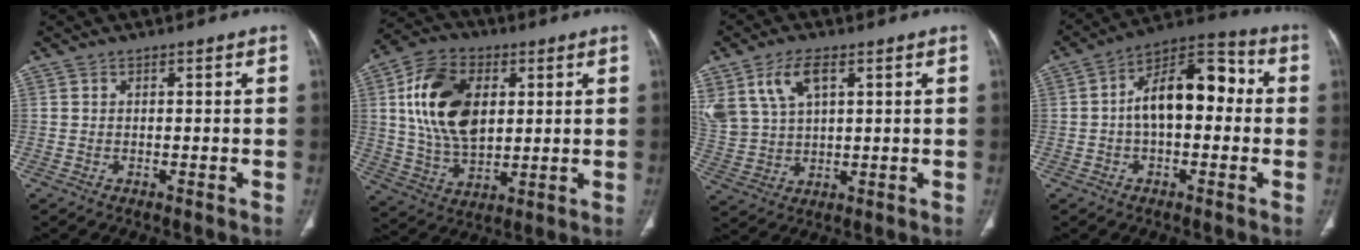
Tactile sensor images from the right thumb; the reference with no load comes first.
{"total": 17.1, "force": [3.9, 10.9, 12.6], "torque": [-0.210, -0.005, 0.075]}
{"total": 11.0, "force": [5.3, 6.2, 7.5], "torque": [-0.157, -0.007, 0.117]}
{"total": 14.4, "force": [0.5, 7.9, 11.9], "torque": [-0.165, 0.046, -0.007]}